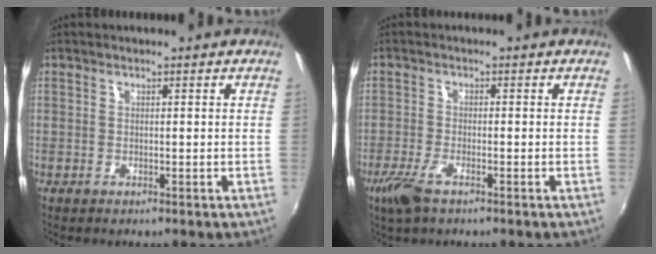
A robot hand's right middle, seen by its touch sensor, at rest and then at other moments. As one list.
[{"total": 4.7, "force": [-3.0, 1.3, 3.4], "torque": [-0.086, -0.011, -0.059]}]